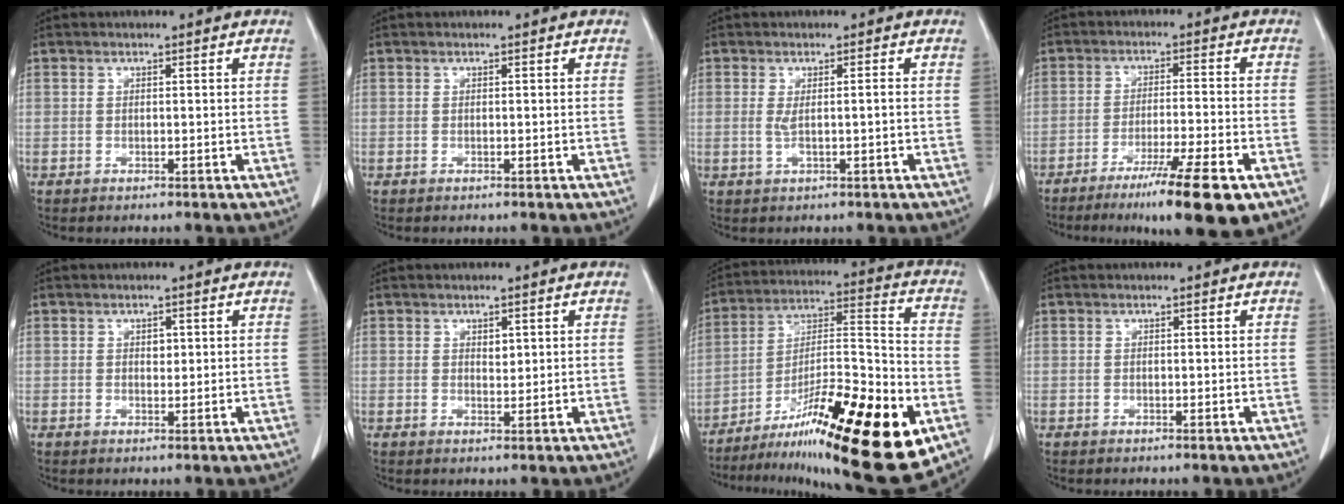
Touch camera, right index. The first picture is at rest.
{"total": 0.0}
{"total": 2.4, "force": [-0.2, 0.0, 2.4], "torque": [-0.046, 0.003, 0.001]}
{"total": 11.8, "force": [-7.4, 0.1, 9.3], "torque": [-0.141, -0.028, -0.117]}
{"total": 1.2, "force": [0.3, 0.8, 0.9], "torque": [-0.009, -0.001, 0.005]}
{"total": 1.3, "force": [0.5, 0.7, 0.9], "torque": [-0.010, -0.005, 0.010]}
{"total": 25.4, "force": [-13.3, 3.6, 21.3], "torque": [-0.296, -0.018, -0.213]}
{"total": 0.0}